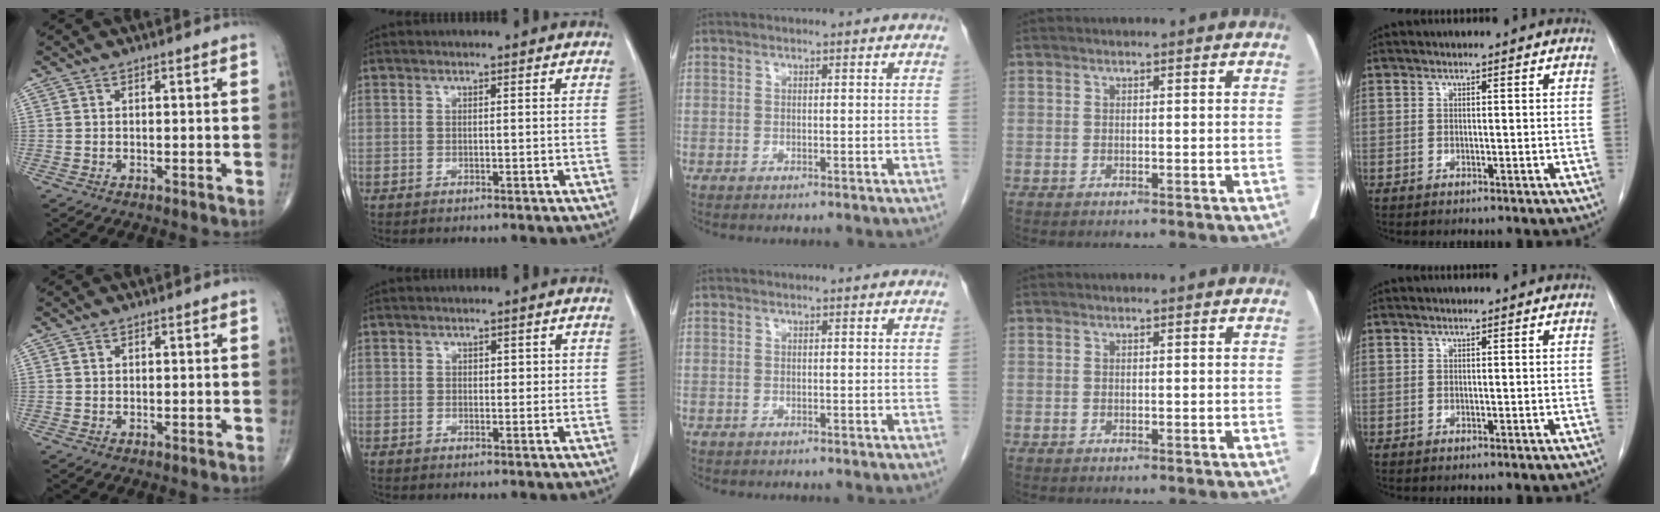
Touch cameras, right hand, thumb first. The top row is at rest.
{"thumb": {"total": 0.6, "force": [0.2, 0.5, 0.1], "torque": [0.002, 0.000, 0.004]}, "index": {"total": 1.9, "force": [0.5, 1.2, 1.4], "torque": [-0.013, 0.005, 0.004]}}